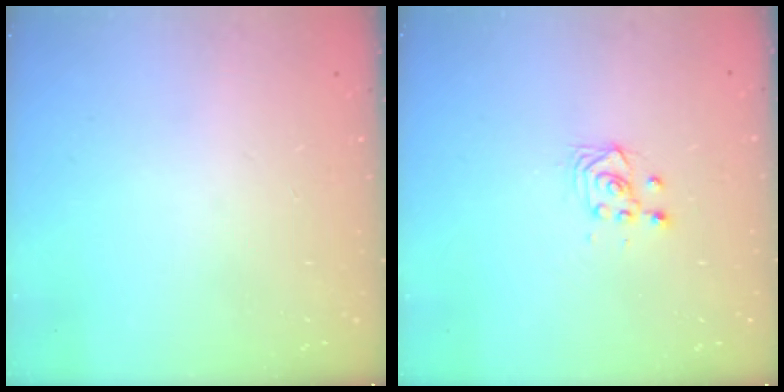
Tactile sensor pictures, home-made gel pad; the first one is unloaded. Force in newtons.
{"total": 2.9, "press": 2.9, "slide": 0.6}